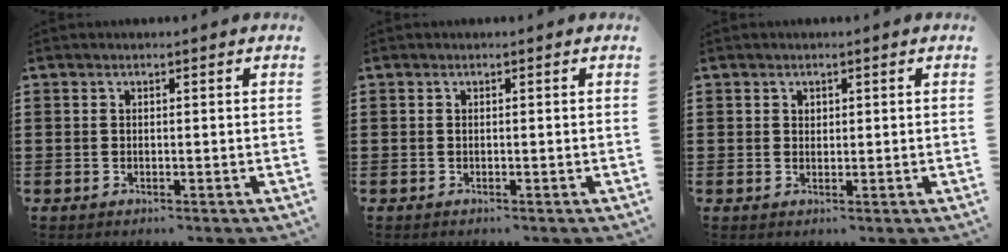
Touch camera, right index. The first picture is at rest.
{"total": 0.0}
{"total": 0.9, "force": [0.5, 0.7, 0.2], "torque": [-0.006, 0.003, 0.010]}